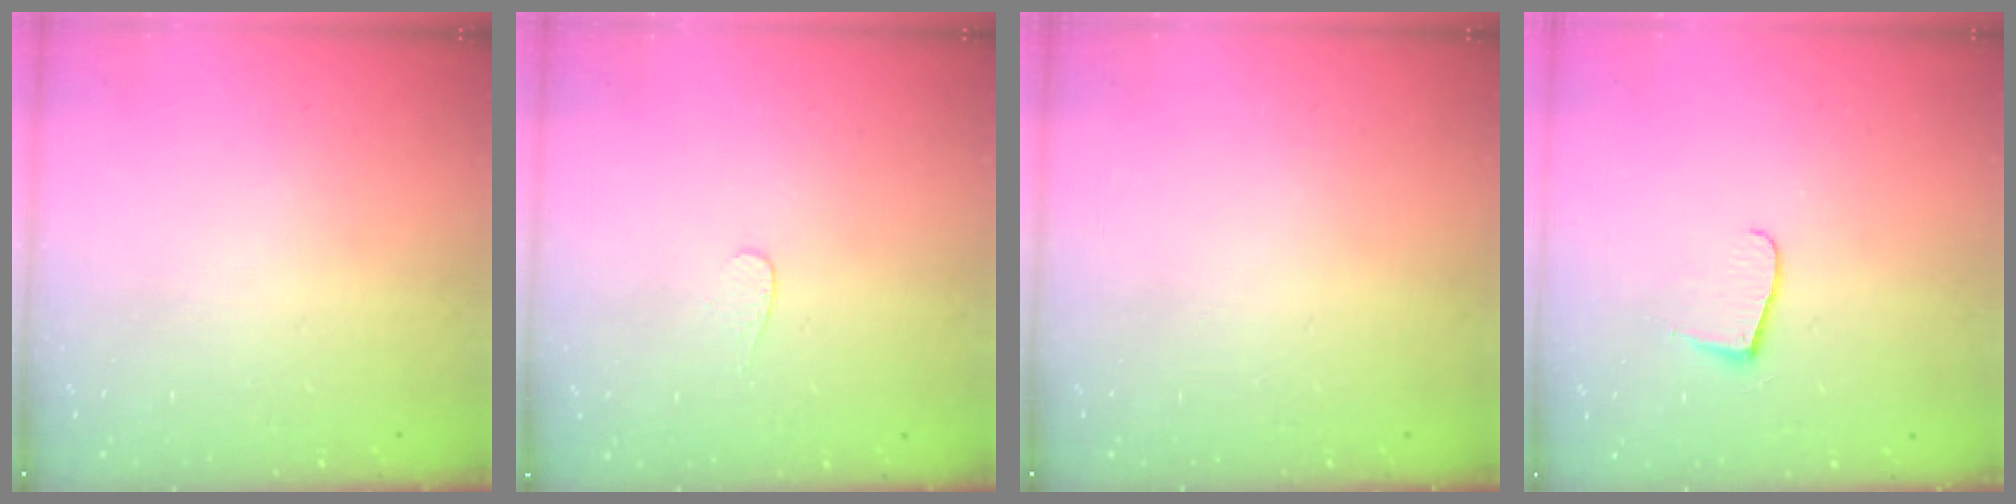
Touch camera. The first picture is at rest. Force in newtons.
{"total": 3.3, "press": 3.3, "slide": 0.3}
{"total": 0.0}
{"total": 6.9, "press": 6.9, "slide": 0.7}